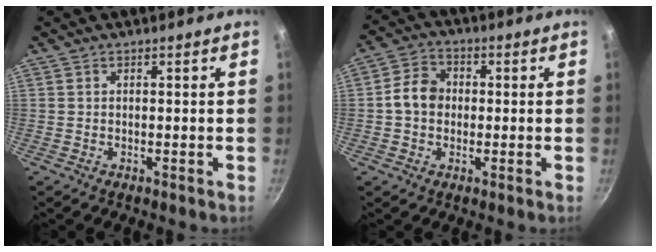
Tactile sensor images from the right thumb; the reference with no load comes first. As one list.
[{"total": 6.6, "force": [-0.2, 5.5, 3.6], "torque": [-0.037, 0.018, -0.017]}]